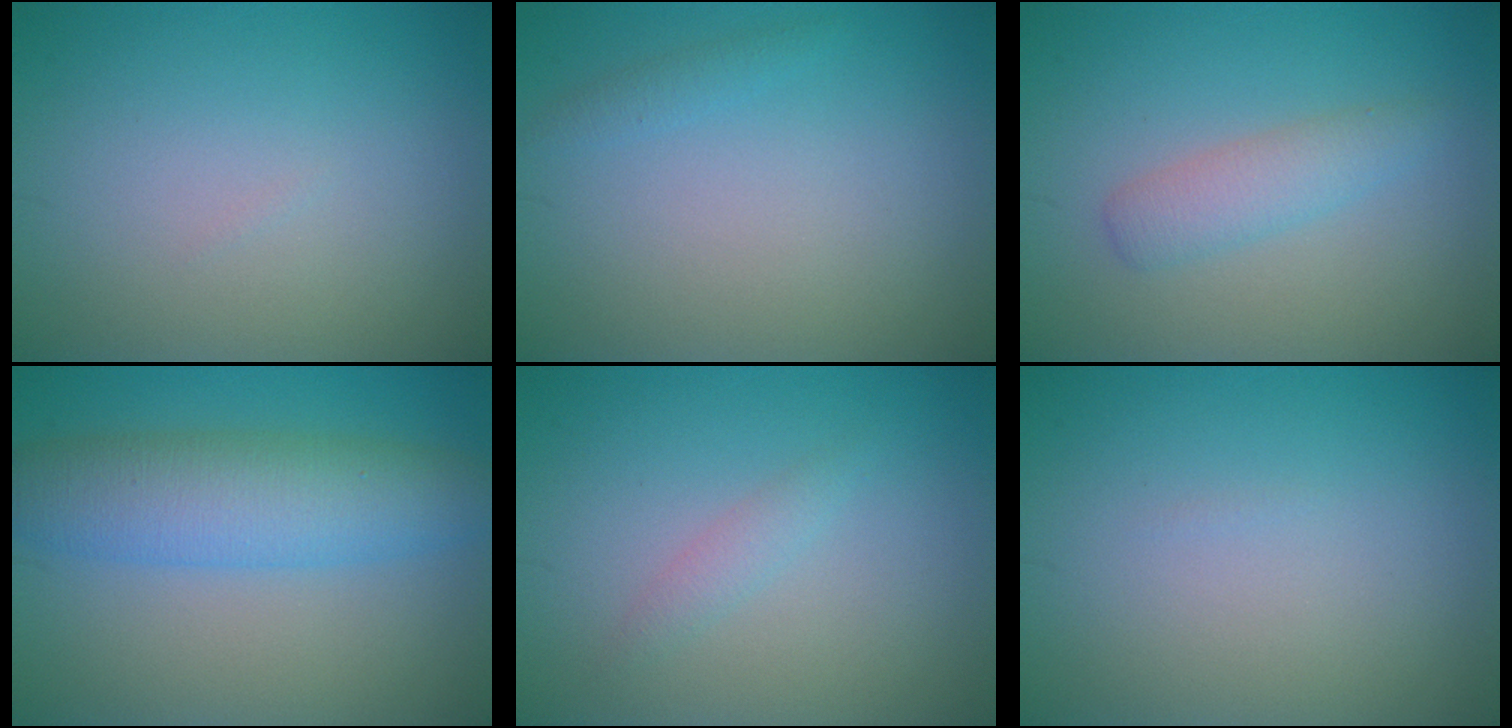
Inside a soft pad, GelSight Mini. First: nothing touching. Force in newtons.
{"total": 0.8, "press": 0.8, "slide": 0.2}
{"total": 2.4, "press": 2.4, "slide": 0.0}
{"total": 6.7, "press": 6.7, "slide": 0.1}
{"total": 1.2, "press": 1.2, "slide": 0.1}
{"total": 0.0}